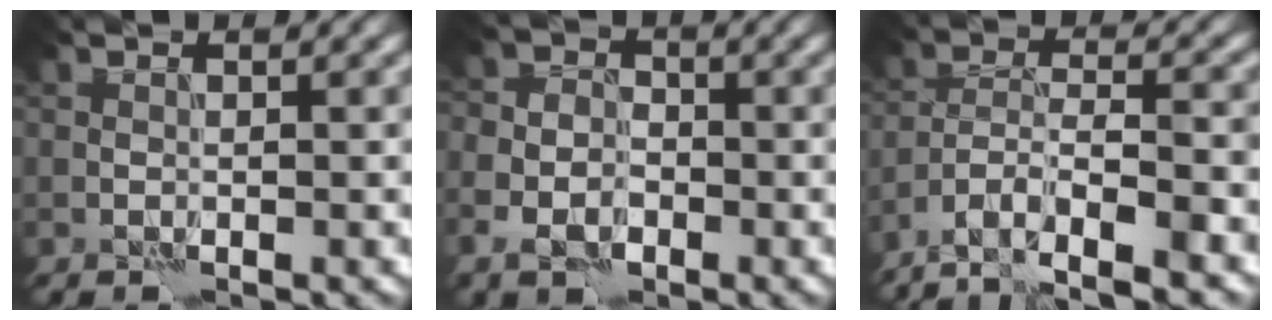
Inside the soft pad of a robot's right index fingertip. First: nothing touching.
{"total": 4.2, "force": [-1.8, 3.2, 2.2], "torque": [-0.020, -0.006, -0.042]}
{"total": 8.0, "force": [-6.2, 2.2, 4.5], "torque": [-0.067, -0.009, -0.112]}